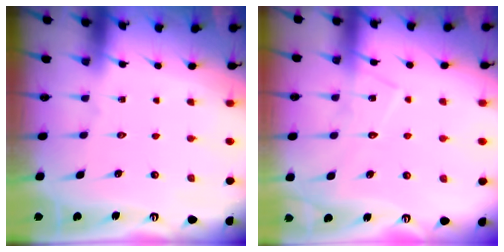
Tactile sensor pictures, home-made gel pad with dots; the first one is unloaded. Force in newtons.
{"total": 8.8, "press": 8.8, "slide": 0.6}